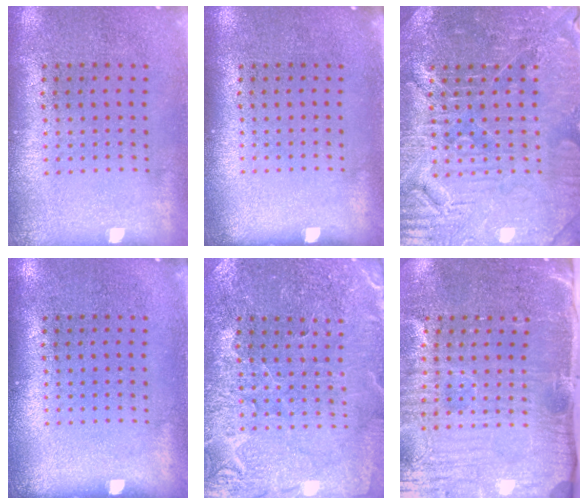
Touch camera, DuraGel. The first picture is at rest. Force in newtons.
{"total": 0.0}
{"total": 4.4, "press": 4.2, "slide": 1.3}
{"total": 0.0}
{"total": 1.5, "press": 1.5, "slide": 0.1}
{"total": 5.2, "press": 4.3, "slide": 2.9}